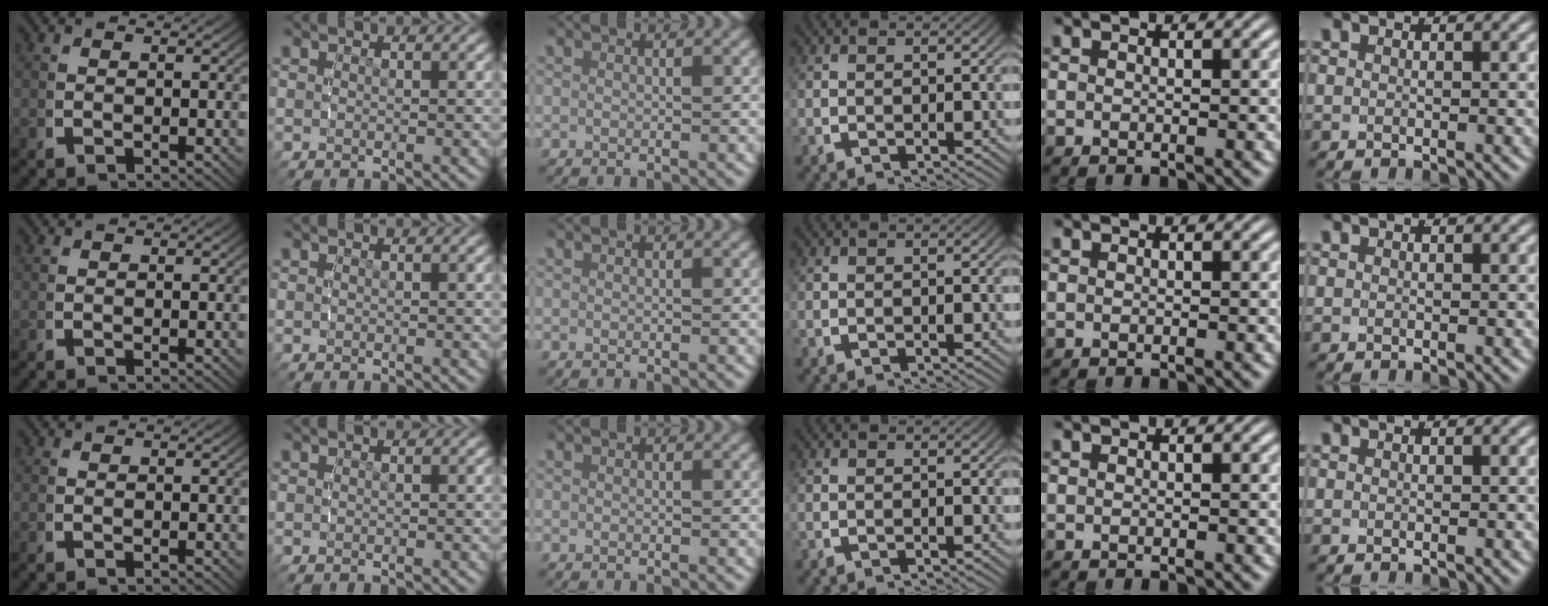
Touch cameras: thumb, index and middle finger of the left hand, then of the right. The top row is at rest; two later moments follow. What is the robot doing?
{"motion": "reach", "object": "paper plate"}